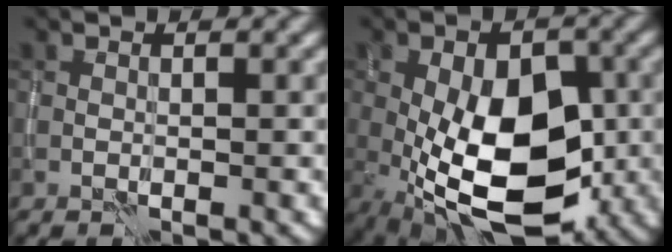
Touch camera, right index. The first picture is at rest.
{"total": 11.5, "force": [-2.2, 6.4, 9.3], "torque": [-0.175, -0.019, -0.033]}